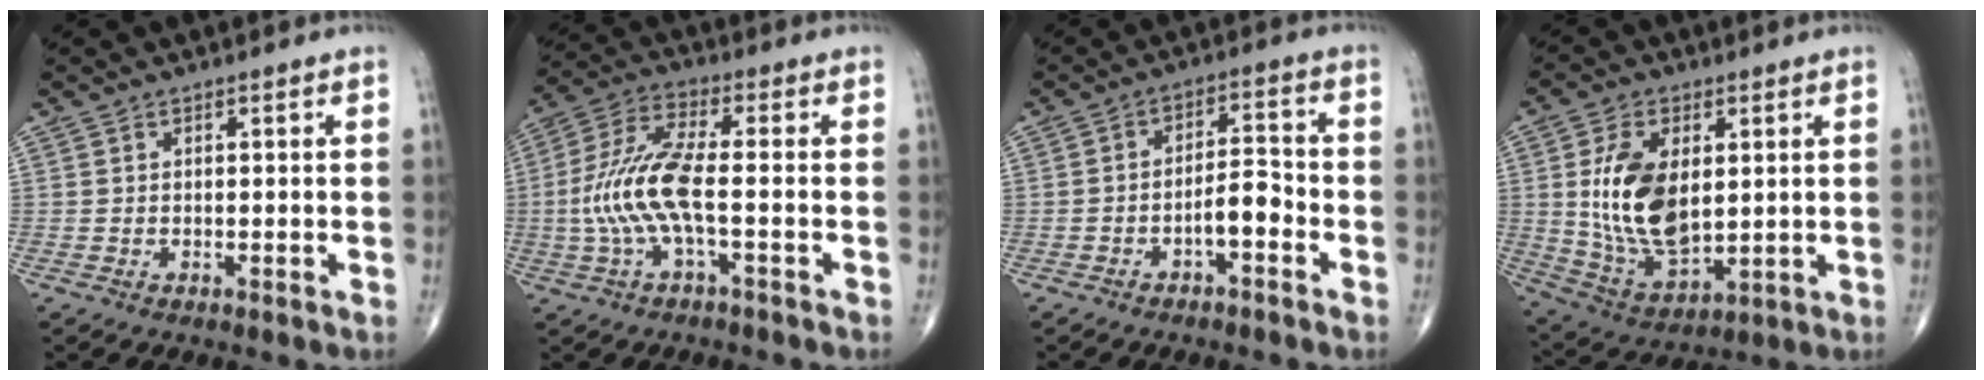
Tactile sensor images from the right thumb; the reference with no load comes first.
{"total": 11.7, "force": [-1.8, 3.3, 11.1], "torque": [-0.258, 0.032, -0.038]}
{"total": 5.6, "force": [-2.5, 2.2, 4.5], "torque": [-0.065, 0.033, -0.042]}
{"total": 15.5, "force": [2.2, 8.7, 12.6], "torque": [-0.222, -0.018, 0.053]}